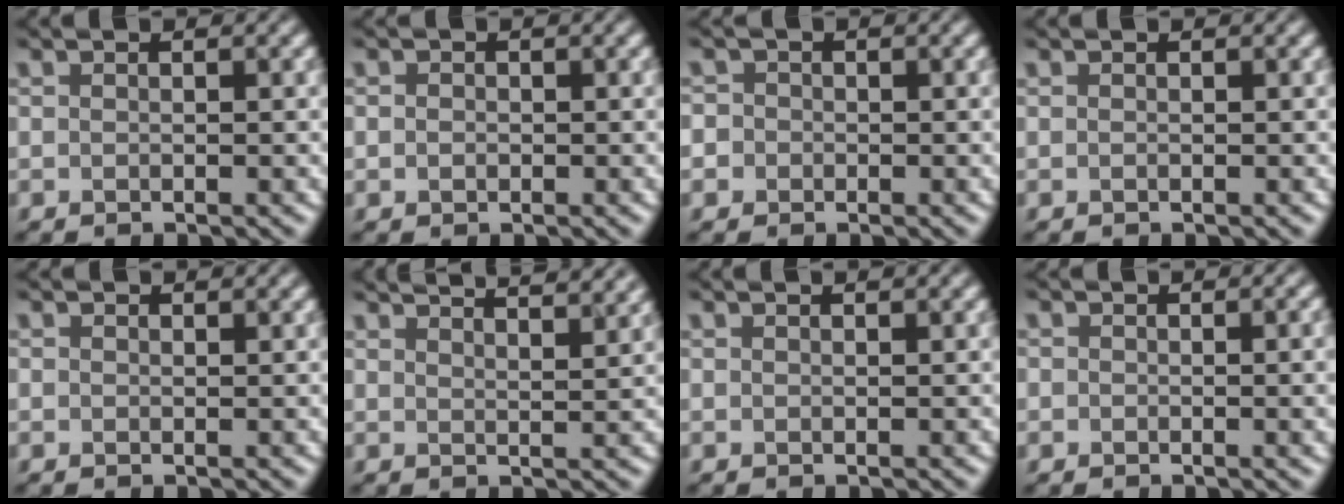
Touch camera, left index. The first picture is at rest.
{"total": 0.8, "force": [0.0, 0.8, 0.3], "torque": [-0.003, -0.003, -0.002]}
{"total": 2.4, "force": [0.1, 2.2, 0.8], "torque": [0.011, 0.013, -0.025]}
{"total": 0.0}
{"total": 0.6, "force": [0.4, 0.4, 0.2], "torque": [-0.001, -0.001, 0.004]}
{"total": 7.0, "force": [5.8, 2.1, 3.4], "torque": [-0.015, 0.034, 0.037]}
{"total": 0.6, "force": [0.5, 0.1, 0.3], "torque": [-0.003, 0.003, 0.009]}
{"total": 3.4, "force": [0.0, 2.4, 2.4], "torque": [0.001, 0.000, -0.003]}